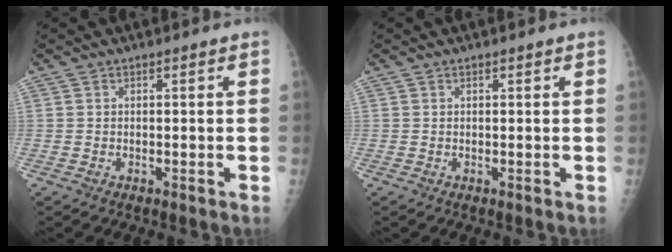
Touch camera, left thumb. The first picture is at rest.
{"total": 0.0}